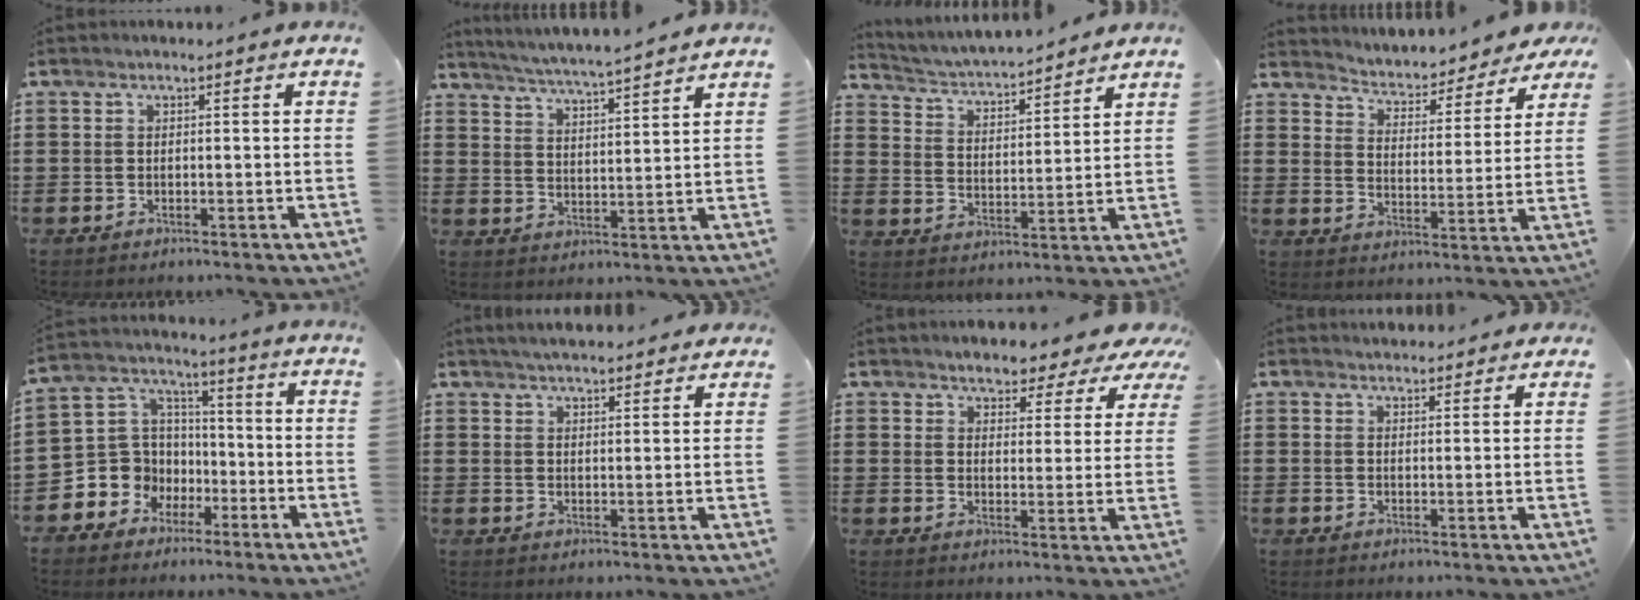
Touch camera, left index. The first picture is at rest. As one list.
[{"total": 4.5, "force": [4.2, -0.9, 1.1], "torque": [-0.039, -0.032, 0.070]}, {"total": 3.7, "force": [3.6, -0.1, 0.6], "torque": [-0.032, -0.034, 0.055]}, {"total": 3.0, "force": [3.0, 0.1, 0.0], "torque": [-0.024, -0.030, 0.041]}, {"total": 8.2, "force": [-2.9, 7.6, 1.1], "torque": [-0.074, -0.001, -0.057]}, {"total": 3.2, "force": [3.1, 0.1, 0.8], "torque": [-0.022, -0.004, 0.056]}, {"total": 3.4, "force": [3.3, 0.8, 0.2], "torque": [-0.026, -0.018, 0.055]}, {"total": 1.8, "force": [1.8, 0.4, 0.0], "torque": [-0.004, 0.001, 0.034]}]